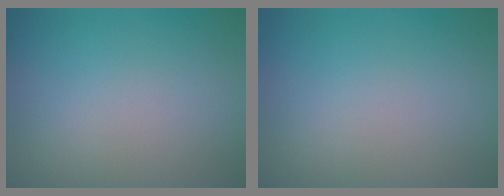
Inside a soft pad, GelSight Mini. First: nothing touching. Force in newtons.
{"total": 0.0}